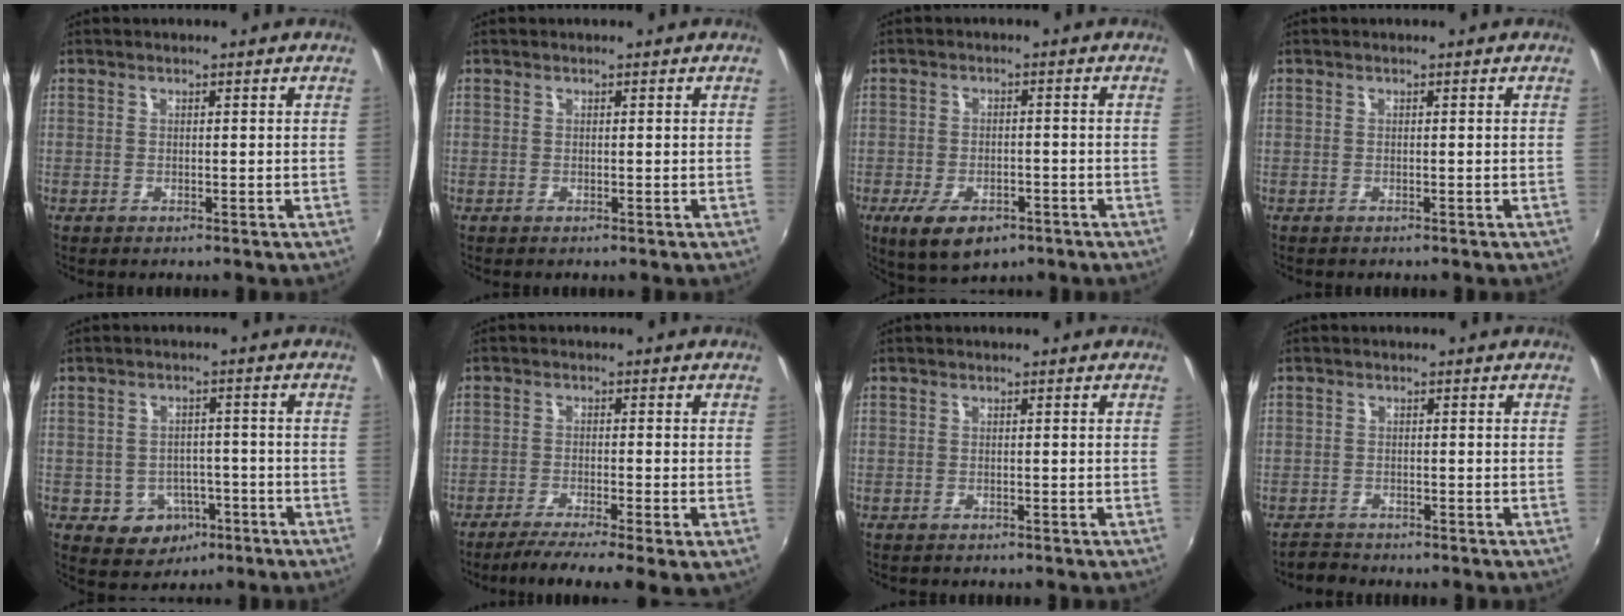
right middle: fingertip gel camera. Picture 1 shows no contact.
{"total": 0.0}
{"total": 9.2, "force": [-5.4, 4.4, 6.0], "torque": [-0.125, -0.022, -0.084]}
{"total": 0.0}
{"total": 6.9, "force": [-3.1, 5.7, 2.2], "torque": [-0.051, 0.015, -0.024]}
{"total": 7.5, "force": [-4.6, 0.5, 5.9], "torque": [-0.108, -0.020, -0.075]}
{"total": 0.6, "force": [-0.6, 0.3, -0.1], "torque": [-0.002, 0.001, -0.009]}
{"total": 2.4, "force": [-1.9, 1.3, -0.4], "torque": [0.004, 0.011, -0.034]}